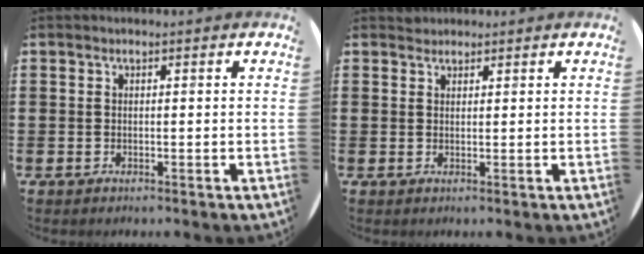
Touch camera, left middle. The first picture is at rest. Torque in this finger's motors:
{"motor_torque": [0.49, -0.49, -0.04, 0.00]}